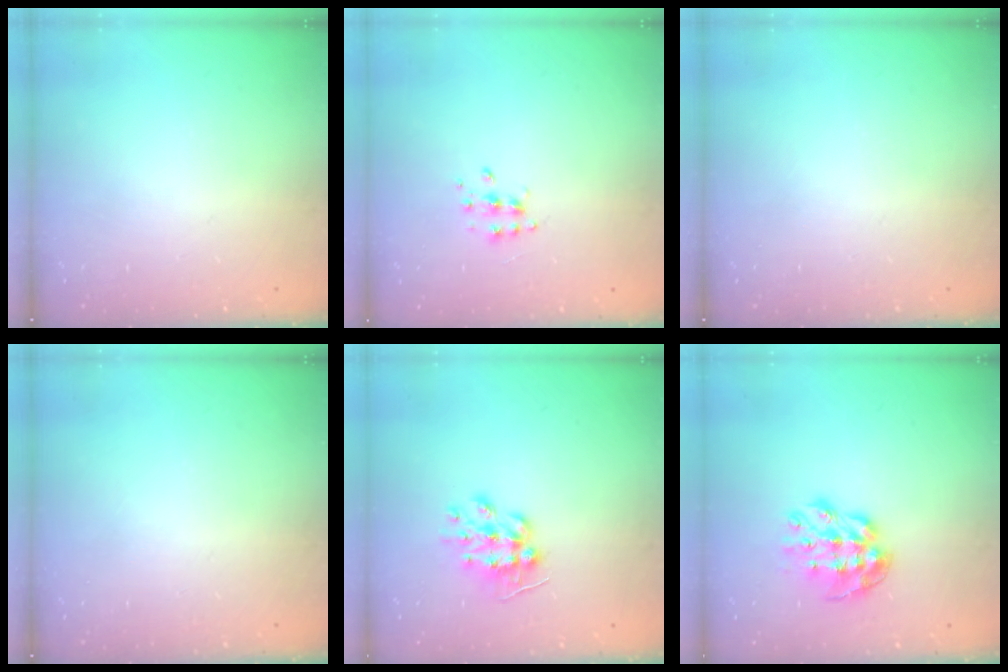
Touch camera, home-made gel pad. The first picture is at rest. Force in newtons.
{"total": 5.7, "press": 5.7, "slide": 0.5}
{"total": 0.0}
{"total": 0.0}
{"total": 9.2, "press": 9.2, "slide": 0.2}
{"total": 9.6, "press": 9.6, "slide": 0.7}